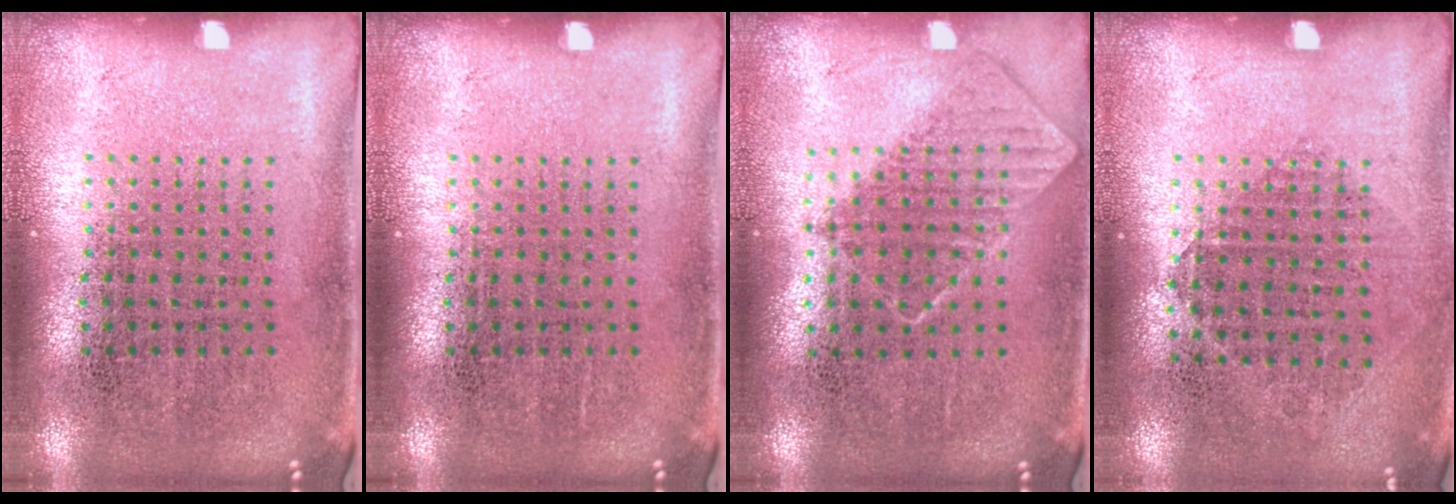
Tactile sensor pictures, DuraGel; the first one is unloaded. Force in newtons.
{"total": 0.0}
{"total": 0.8, "press": 0.7, "slide": 0.2}
{"total": 0.9, "press": 0.8, "slide": 0.4}